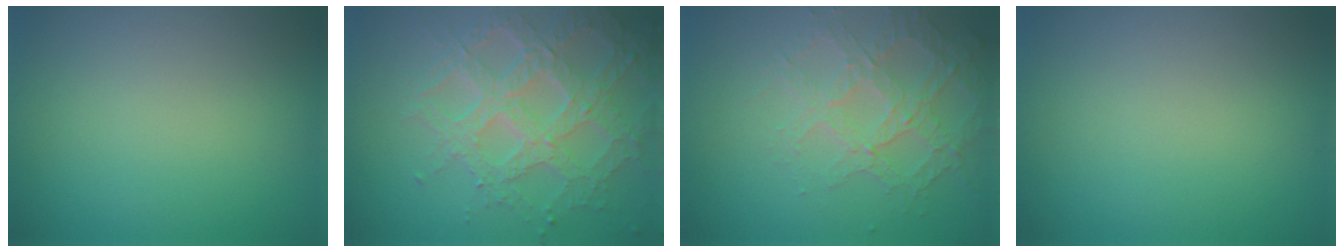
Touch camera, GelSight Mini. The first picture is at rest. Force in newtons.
{"total": 7.2, "press": 5.3, "slide": 4.9}
{"total": 3.6, "press": 3.4, "slide": 1.4}
{"total": 0.0}